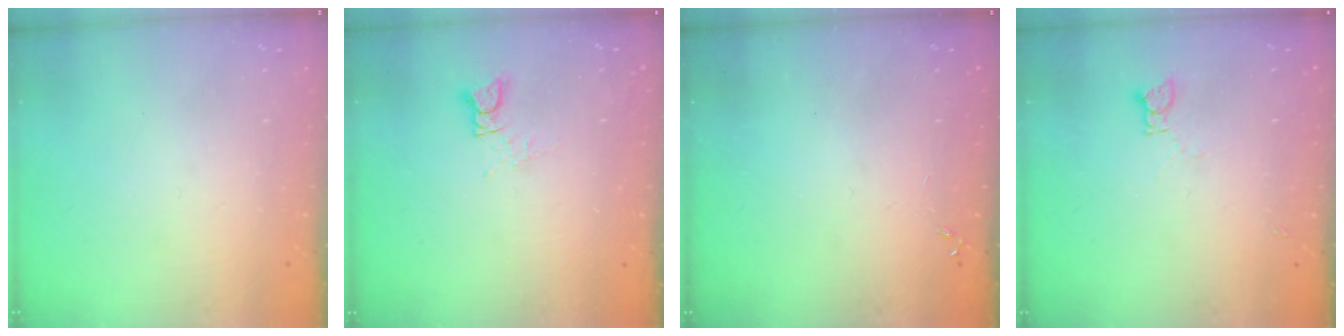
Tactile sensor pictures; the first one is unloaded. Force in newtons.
{"total": 3.6, "press": 3.6, "slide": 0.2}
{"total": 0.0}
{"total": 1.8, "press": 1.7, "slide": 0.3}